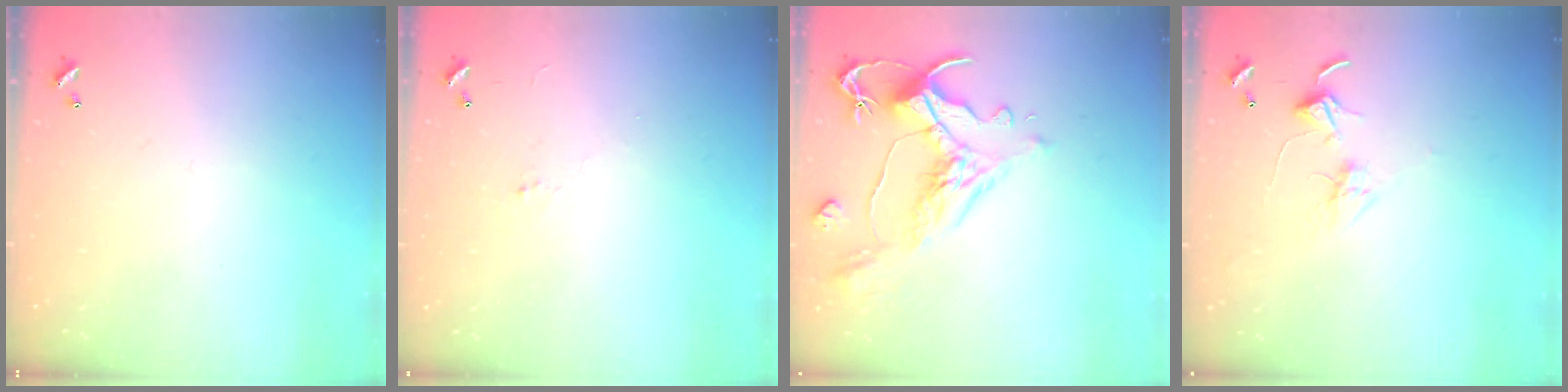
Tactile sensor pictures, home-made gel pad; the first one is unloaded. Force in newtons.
{"total": 0.7, "press": 0.4, "slide": 0.6}
{"total": 1.6, "press": 0.4, "slide": 1.6}
{"total": 2.8, "press": 2.8, "slide": 0.2}